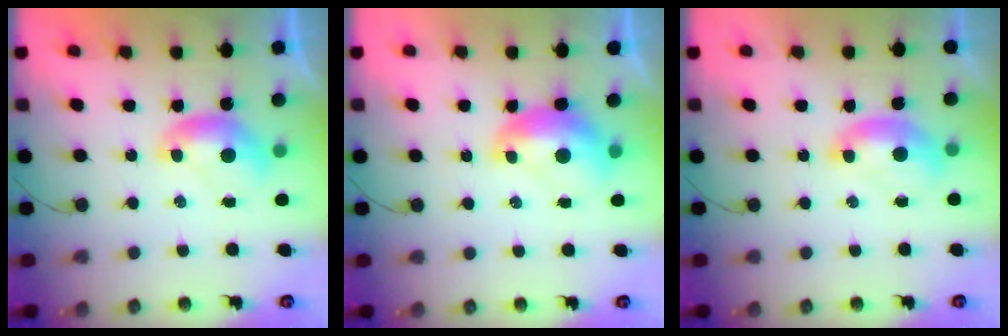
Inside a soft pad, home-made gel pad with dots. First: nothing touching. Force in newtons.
{"total": 2.4, "press": 2.3, "slide": 0.7}
{"total": 1.7, "press": 1.6, "slide": 0.7}